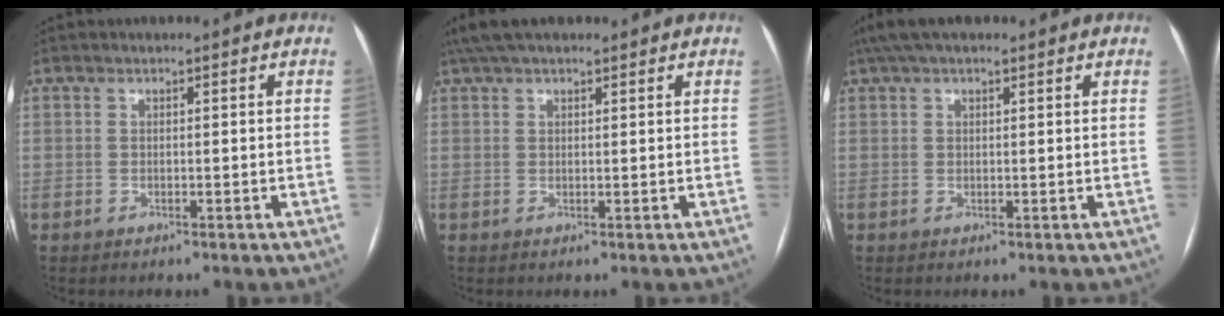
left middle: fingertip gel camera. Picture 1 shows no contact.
{"total": 6.9, "force": [5.4, 2.0, 3.6], "torque": [-0.061, 0.040, 0.098]}
{"total": 6.0, "force": [4.5, 1.7, 3.5], "torque": [-0.064, 0.040, 0.080]}